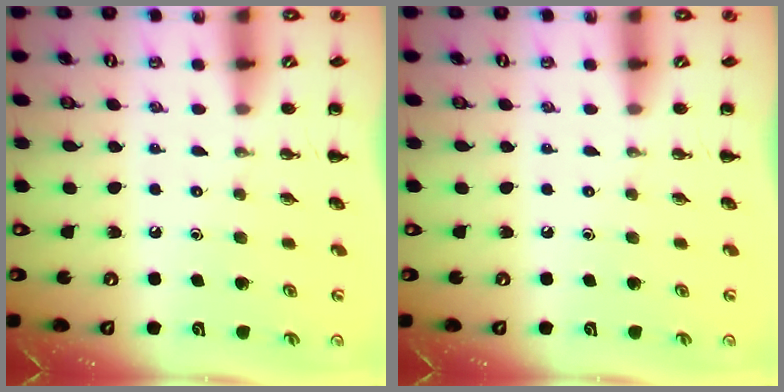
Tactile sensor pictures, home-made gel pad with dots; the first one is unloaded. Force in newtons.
{"total": 0.0}